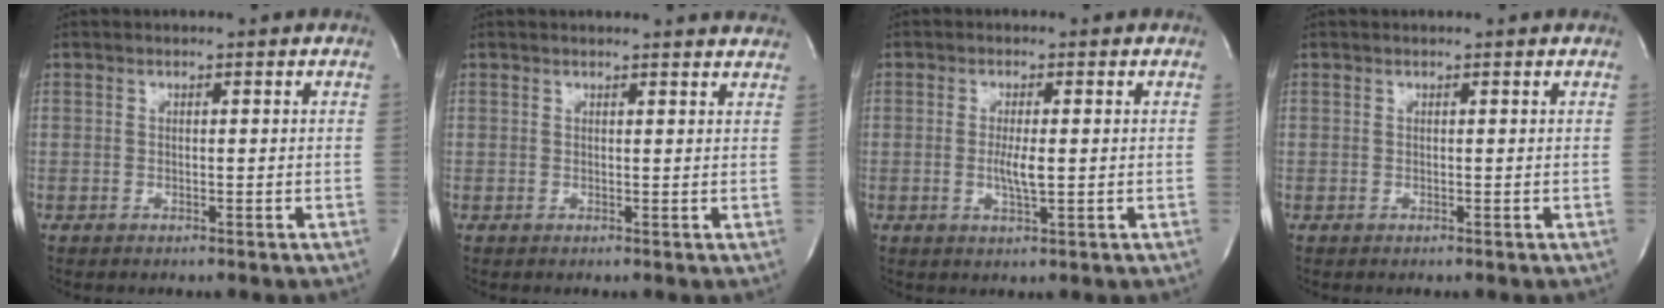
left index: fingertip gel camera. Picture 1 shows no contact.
{"total": 8.6, "force": [8.4, 0.6, 1.7], "torque": [-0.009, -0.004, 0.072]}
{"total": 3.0, "force": [-0.3, 0.3, 2.9], "torque": [-0.062, -0.010, -0.005]}
{"total": 1.2, "force": [1.2, 0.0, 0.2], "torque": [-0.009, 0.005, 0.012]}